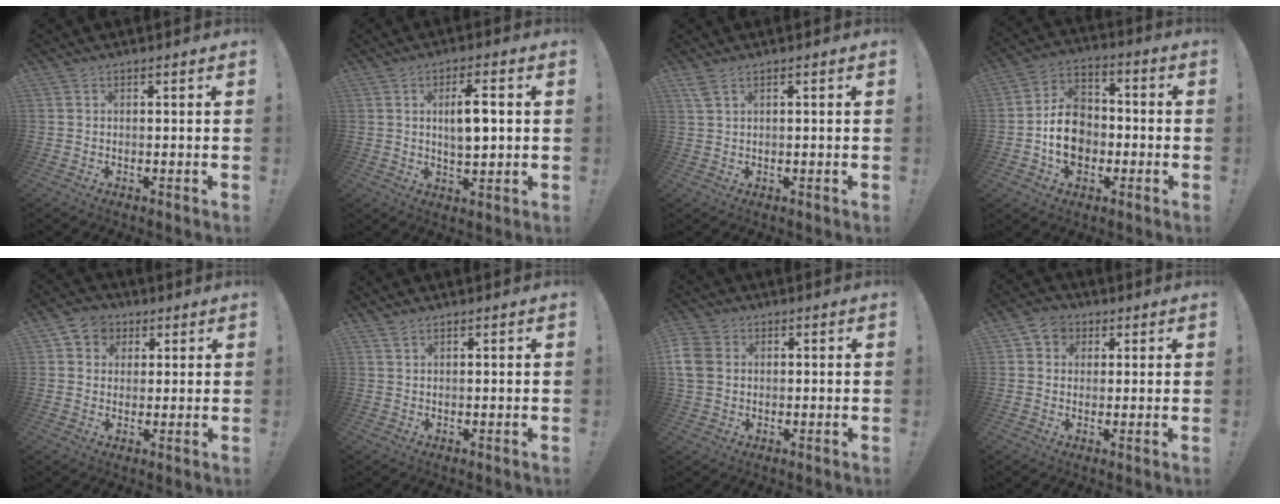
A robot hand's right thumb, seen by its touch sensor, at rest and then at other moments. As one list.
[{"total": 7.7, "force": [1.1, 2.6, 7.2], "torque": [-0.113, -0.001, 0.015]}, {"total": 2.6, "force": [1.7, 0.9, 1.8], "torque": [-0.035, 0.000, 0.032]}, {"total": 13.8, "force": [-2.6, 10.9, 8.1], "torque": [-0.128, 0.031, -0.041]}, {"total": 6.3, "force": [2.1, 5.6, 1.7], "torque": [-0.025, -0.004, 0.042]}, {"total": 1.1, "force": [0.9, 0.3, 0.5], "torque": [-0.006, -0.001, 0.017]}, {"total": 7.8, "force": [1.1, 6.6, 4.1], "torque": [-0.088, 0.003, 0.024]}, {"total": 5.4, "force": [1.8, 4.8, 1.6], "torque": [-0.020, -0.005, 0.033]}]